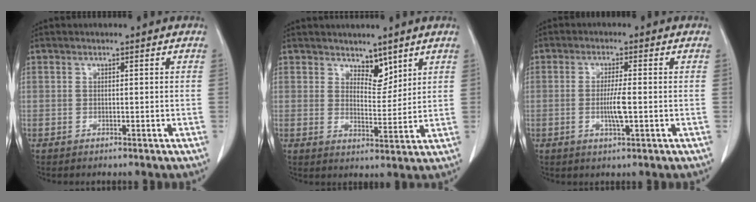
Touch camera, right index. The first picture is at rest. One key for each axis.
{"total": 4.2, "fx": 3.3, "fy": 2.0, "fz": 1.8, "tx": -0.022, "ty": -0.009, "tz": 0.060}
{"total": 4.0, "fx": -0.7, "fy": 0.2, "fz": 4.0, "tx": -0.078, "ty": -0.006, "tz": -0.013}